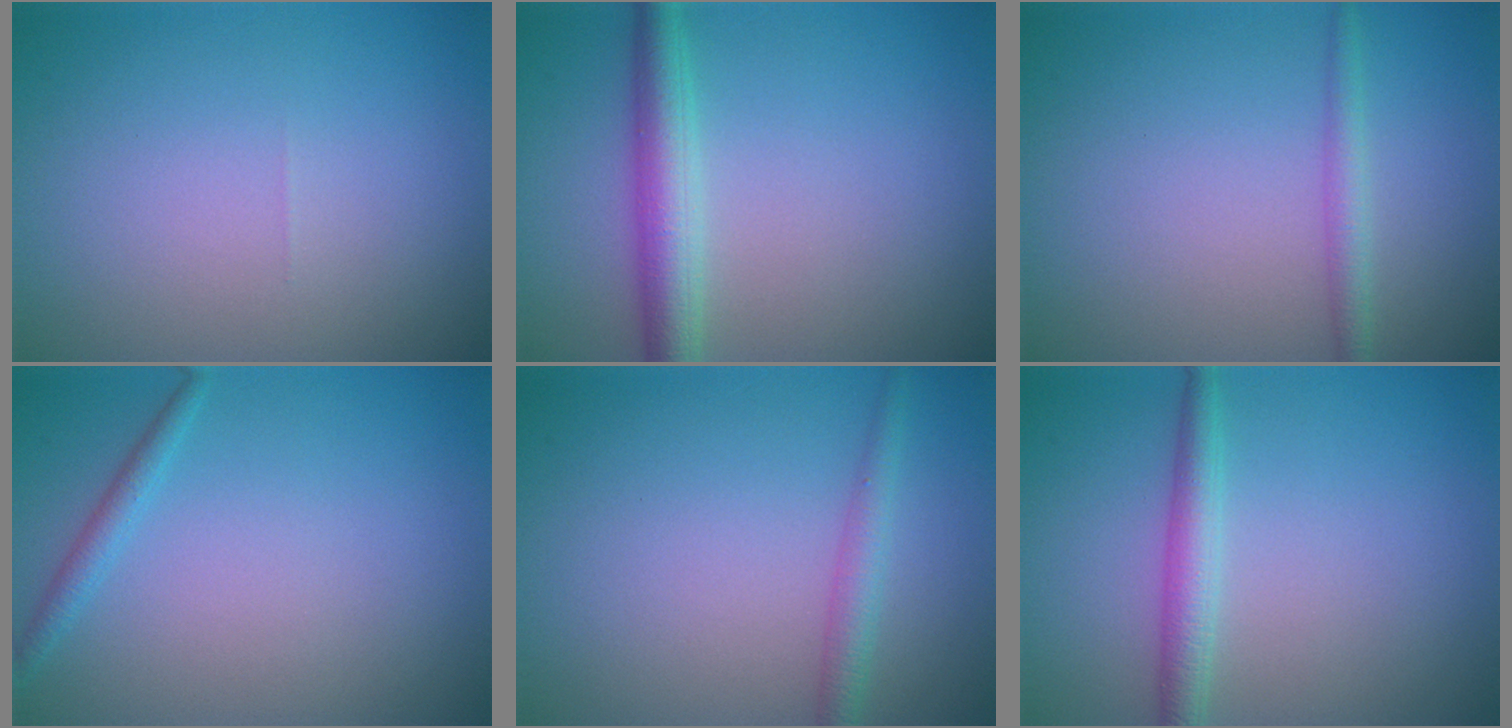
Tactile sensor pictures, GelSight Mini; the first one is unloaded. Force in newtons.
{"total": 3.8, "press": 3.8, "slide": 0.1}
{"total": 1.8, "press": 1.8, "slide": 0.0}
{"total": 1.2, "press": 1.2, "slide": 0.0}
{"total": 2.0, "press": 2.0, "slide": 0.1}
{"total": 2.5, "press": 2.5, "slide": 0.1}